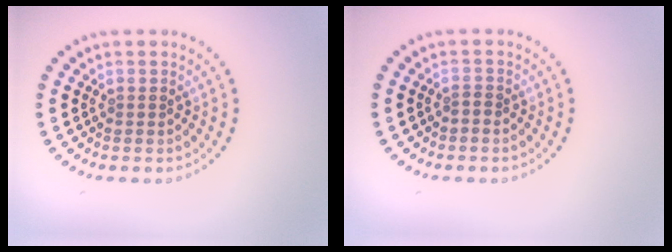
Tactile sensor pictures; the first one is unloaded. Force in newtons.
{"total": 0.6, "press": 0.2, "slide": 0.5}